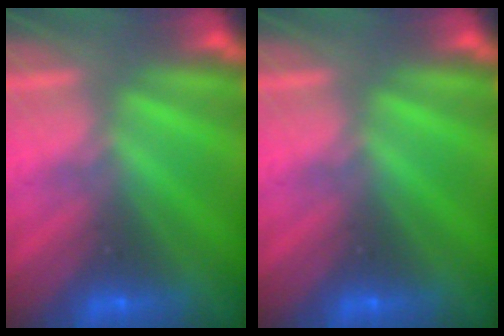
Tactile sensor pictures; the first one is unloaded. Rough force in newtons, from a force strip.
{"total": 0.0}